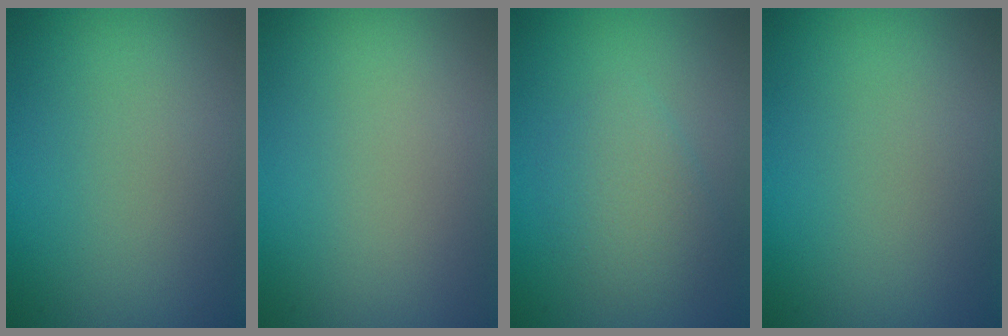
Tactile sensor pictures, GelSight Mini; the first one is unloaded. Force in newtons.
{"total": 0.0}
{"total": 3.0, "press": 3.0, "slide": 0.1}
{"total": 0.0}